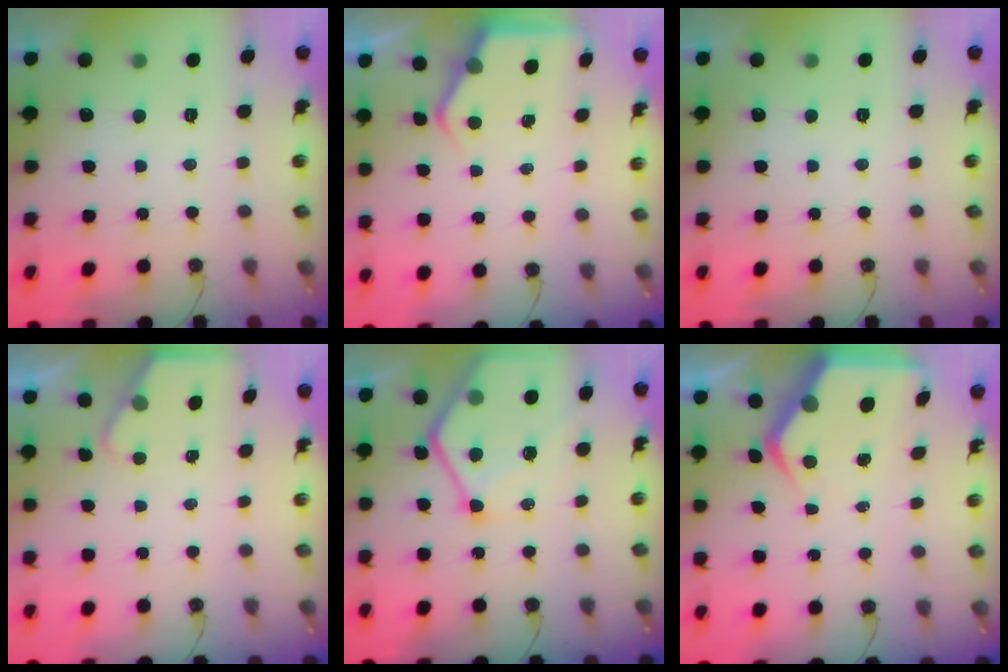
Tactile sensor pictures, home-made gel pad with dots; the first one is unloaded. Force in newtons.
{"total": 4.7, "press": 4.6, "slide": 0.3}
{"total": 0.0}
{"total": 1.7, "press": 1.7, "slide": 0.3}
{"total": 16.0, "press": 16.0, "slide": 1.6}
{"total": 7.5, "press": 7.4, "slide": 0.9}